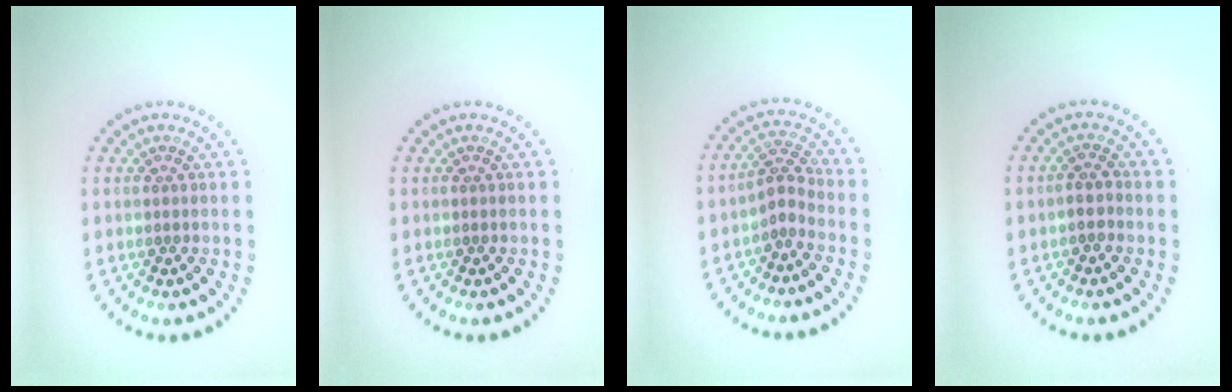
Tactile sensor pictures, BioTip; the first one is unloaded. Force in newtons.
{"total": 0.0}
{"total": 2.0, "press": 1.4, "slide": 1.5}
{"total": 1.3, "press": 1.2, "slide": 0.6}